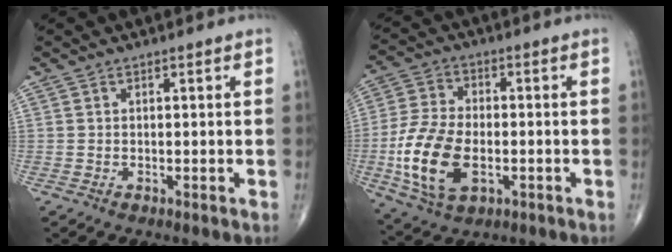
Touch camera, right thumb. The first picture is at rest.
{"total": 14.5, "force": [-3.5, 8.2, 11.4], "torque": [-0.229, 0.003, -0.062]}